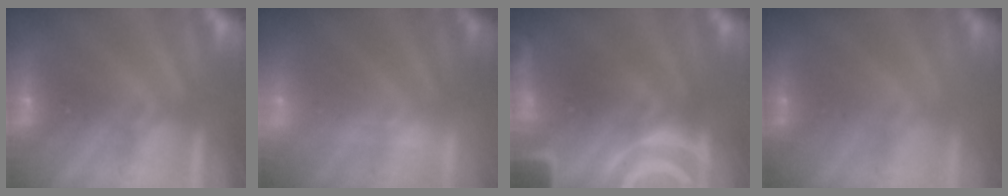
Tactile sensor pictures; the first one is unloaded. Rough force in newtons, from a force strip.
{"total": 1.9}
{"total": 8.7}
{"total": 1.5}